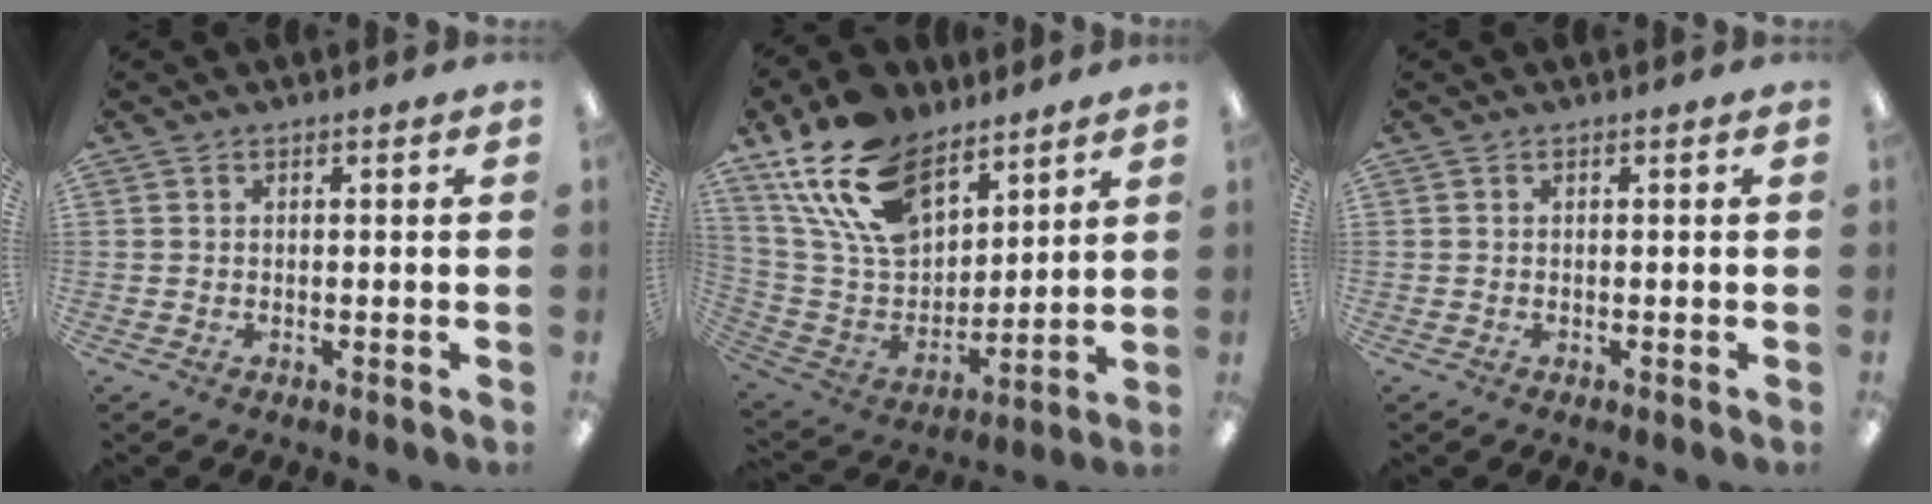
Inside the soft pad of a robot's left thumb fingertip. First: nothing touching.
{"total": 21.3, "force": [13.6, 11.7, 11.4], "torque": [-0.241, -0.068, 0.254]}
{"total": 0.0}